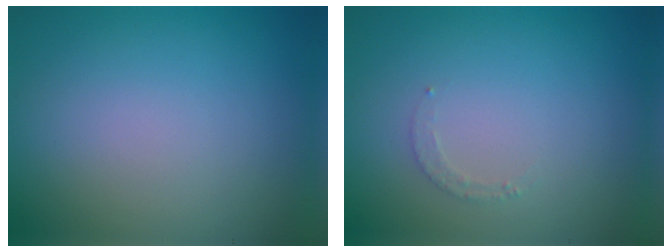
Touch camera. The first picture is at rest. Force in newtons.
{"total": 0.9, "press": 0.9, "slide": 0.2}